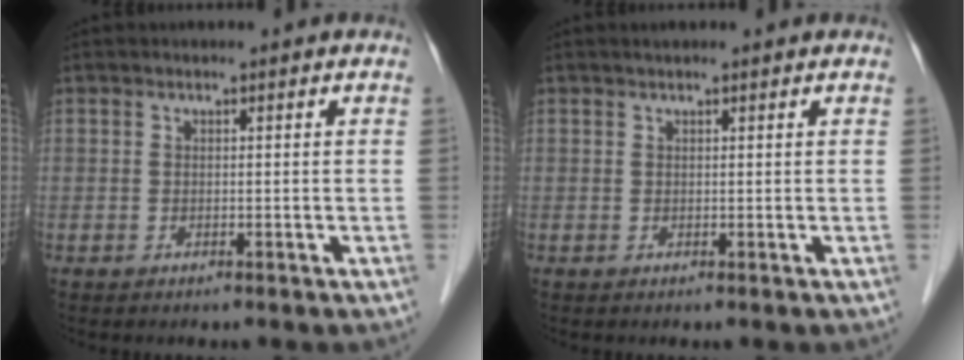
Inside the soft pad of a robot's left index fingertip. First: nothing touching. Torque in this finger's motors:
{"motor_torque": [0.14, -0.08, -0.01, -0.01]}